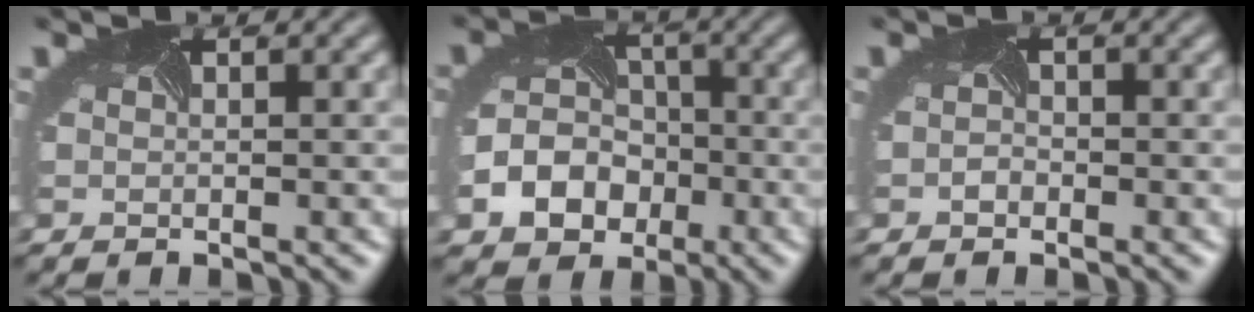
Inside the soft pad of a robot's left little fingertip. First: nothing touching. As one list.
[{"total": 5.9, "force": [-2.2, 4.9, 2.3], "torque": [-0.044, -0.004, -0.042]}, {"total": 0.6, "force": [-0.4, 0.3, -0.4], "torque": [-0.004, 0.003, -0.011]}]